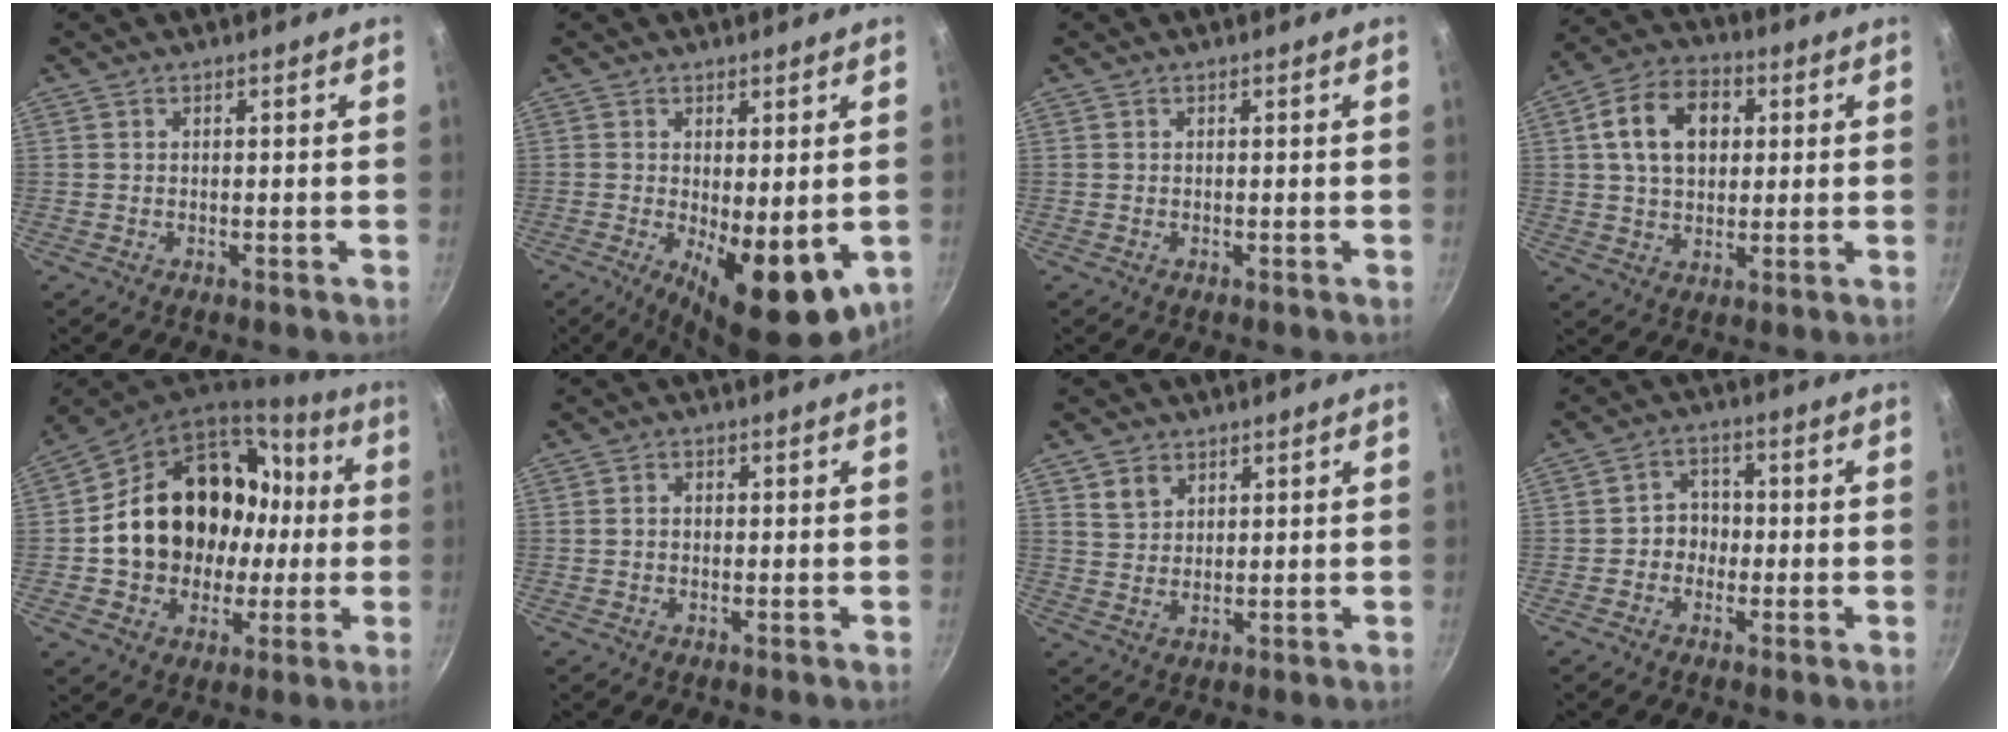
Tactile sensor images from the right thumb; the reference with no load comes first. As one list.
[{"total": 12.1, "force": [-2.1, 4.8, 10.9], "torque": [-0.129, -0.010, -0.013]}, {"total": 0.0}, {"total": 12.6, "force": [2.8, 8.9, 8.4], "torque": [-0.123, 0.013, 0.037]}, {"total": 24.0, "force": [1.3, 19.1, 14.4], "torque": [-0.217, 0.050, 0.040]}, {"total": 1.6, "force": [-0.1, 1.3, 0.9], "torque": [-0.015, 0.006, -0.004]}, {"total": 4.3, "force": [2.4, 3.1, 1.8], "torque": [-0.019, -0.007, 0.048]}, {"total": 2.2, "force": [-0.7, 1.9, 0.9], "torque": [0.000, 0.010, -0.016]}]